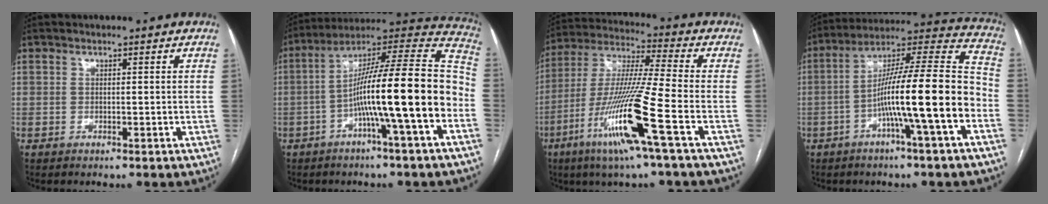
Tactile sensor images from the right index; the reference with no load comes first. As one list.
[{"total": 19.9, "force": [-5.1, 0.3, 19.2], "torque": [-0.286, 0.027, -0.089]}, {"total": 16.6, "force": [-6.9, -1.1, 15.1], "torque": [-0.311, -0.023, -0.134]}, {"total": 17.7, "force": [-5.4, 0.1, 16.8], "torque": [-0.273, 0.019, -0.095]}]